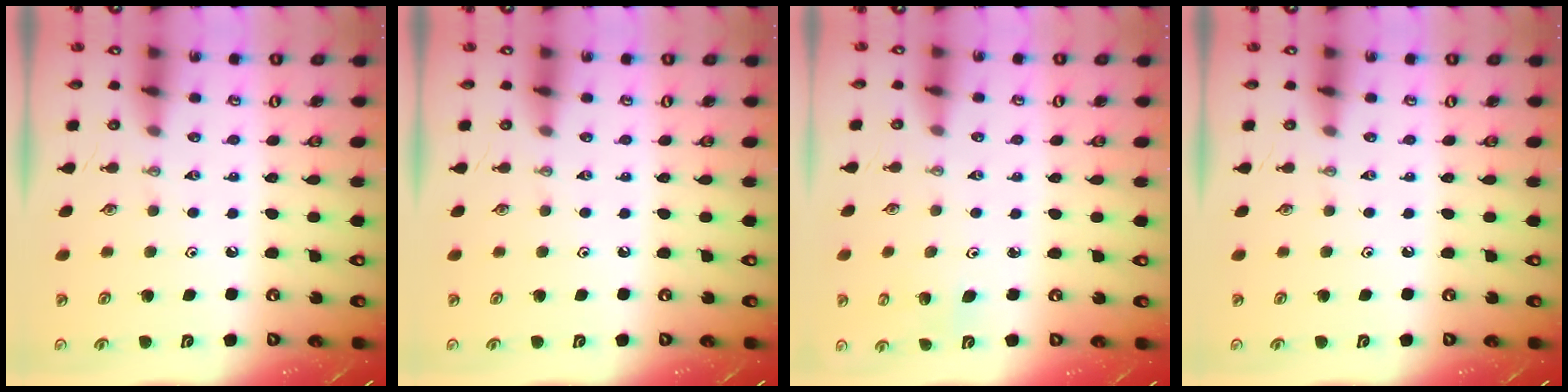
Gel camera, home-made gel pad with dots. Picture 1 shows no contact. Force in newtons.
{"total": 0.0}
{"total": 3.0, "press": 2.9, "slide": 0.9}
{"total": 0.0}